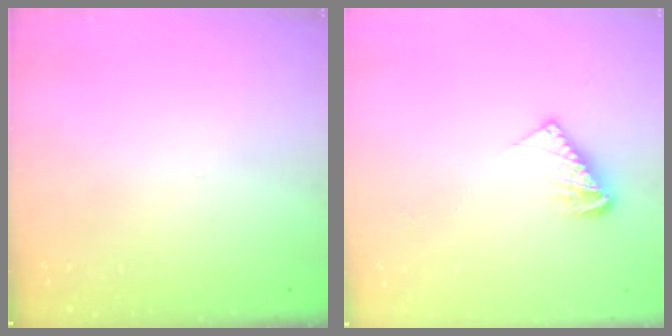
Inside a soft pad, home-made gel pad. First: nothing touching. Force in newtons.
{"total": 6.8, "press": 6.8, "slide": 0.6}